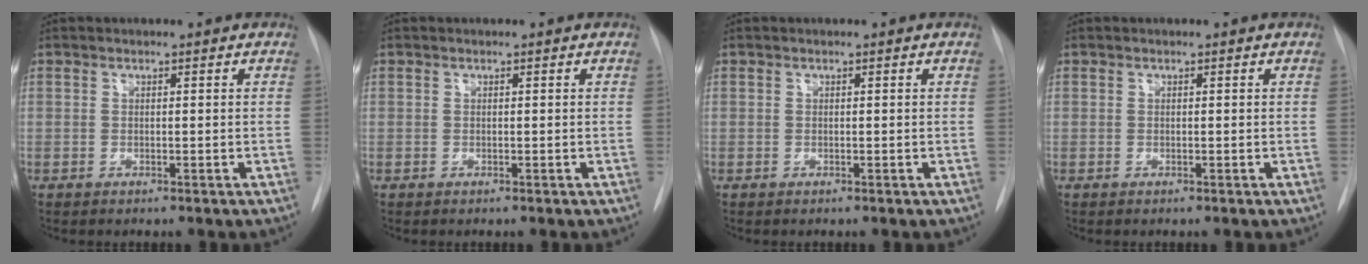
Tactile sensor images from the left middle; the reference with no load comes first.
{"total": 0.0}
{"total": 0.0}
{"total": 0.0}